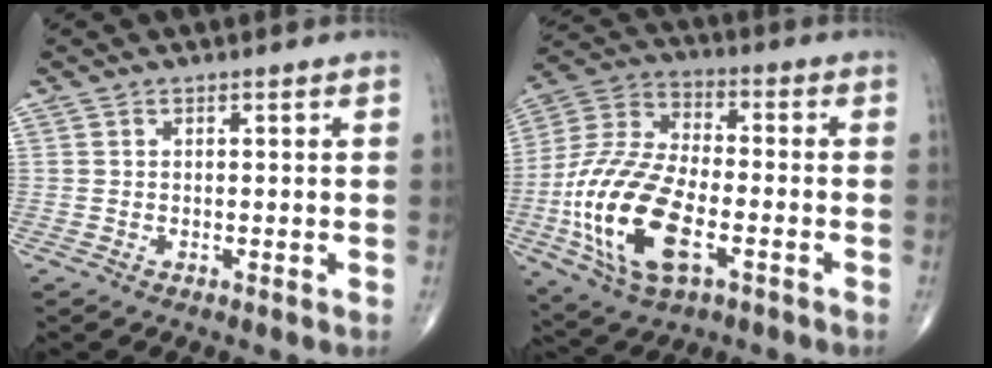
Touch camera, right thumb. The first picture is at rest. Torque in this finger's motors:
{"motor_torque": [1.65, 1.39, 1.92, -0.30, 0.26]}